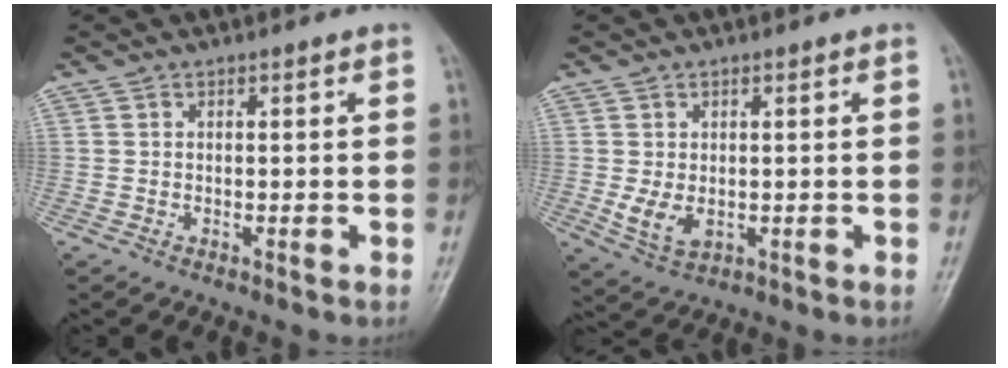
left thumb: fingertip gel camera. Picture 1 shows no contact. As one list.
[{"total": 4.9, "force": [-0.2, 3.2, 3.8], "torque": [-0.064, -0.012, 0.006]}]